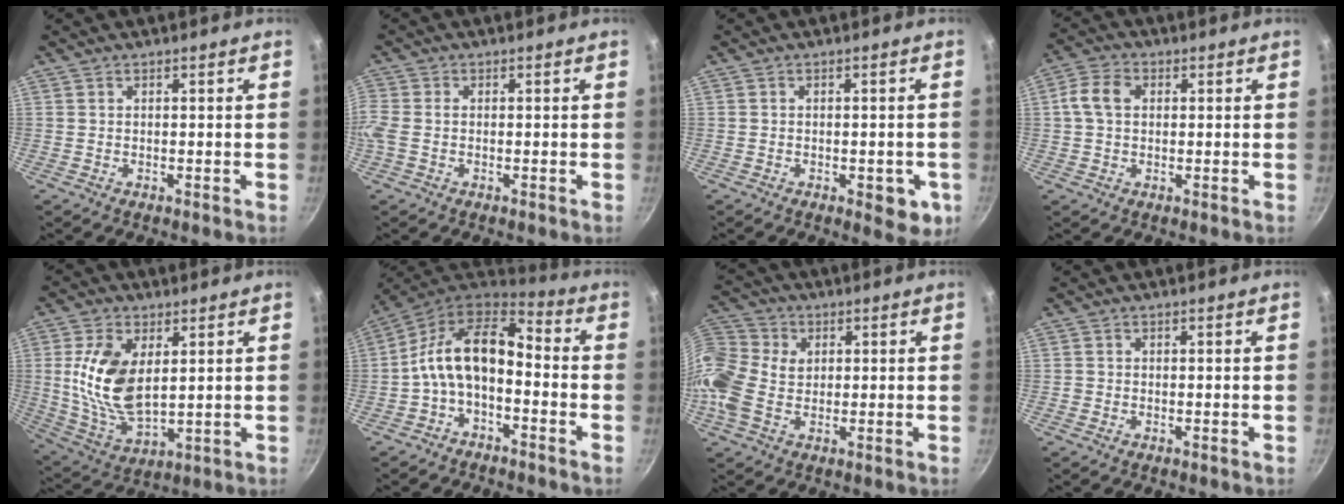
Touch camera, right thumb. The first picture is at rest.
{"total": 5.1, "force": [-0.5, 3.5, 3.7], "torque": [-0.108, 0.006, -0.011]}
{"total": 5.1, "force": [-2.0, 2.4, 4.1], "torque": [-0.028, 0.003, -0.021]}
{"total": 5.8, "force": [0.9, 4.2, 3.9], "torque": [-0.079, 0.016, 0.013]}
{"total": 14.4, "force": [2.8, 7.8, 11.7], "torque": [-0.222, -0.020, 0.066]}
{"total": 13.1, "force": [-2.3, 7.5, 10.5], "torque": [-0.168, 0.074, -0.055]}
{"total": 16.0, "force": [1.5, 12.1, 10.4], "torque": [-0.263, 0.026, 0.028]}
{"total": 0.6, "force": [-0.2, 0.6, 0.1], "torque": [0.000, 0.003, -0.004]}